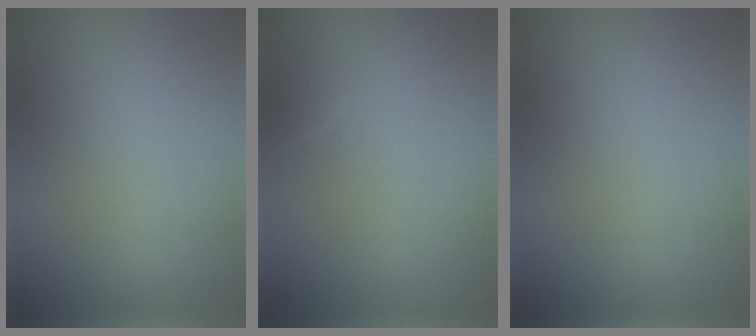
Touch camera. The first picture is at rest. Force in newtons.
{"total": 0.8, "press": 0.8, "slide": 0.0}
{"total": 0.0}